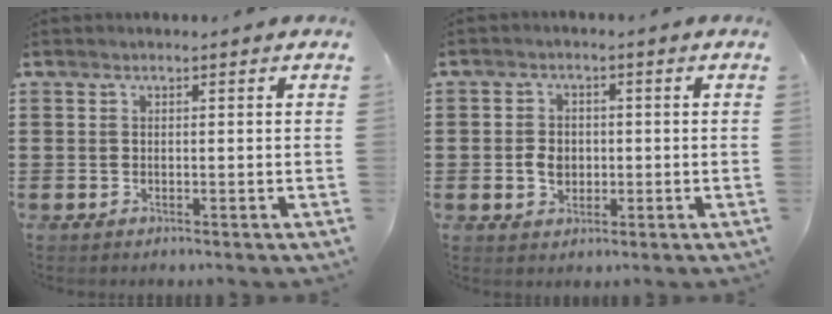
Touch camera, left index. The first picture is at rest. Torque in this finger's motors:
{"motor_torque": [0.39, 0.38, 0.10, 0.03]}